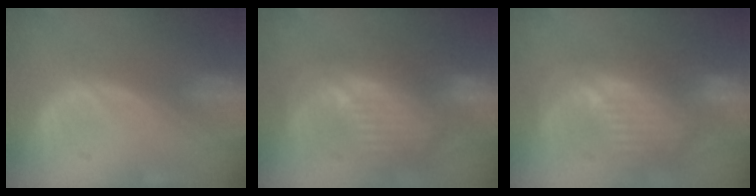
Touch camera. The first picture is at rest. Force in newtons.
{"total": 11.1, "press": 9.7, "slide": 5.5}
{"total": 11.1, "press": 9.7, "slide": 5.5}